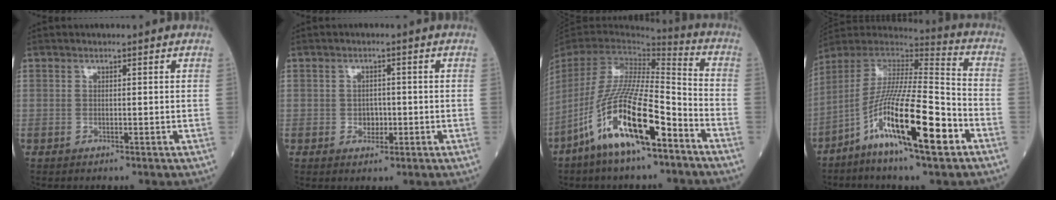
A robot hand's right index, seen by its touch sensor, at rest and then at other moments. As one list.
[{"total": 2.1, "force": [-0.5, 1.7, 1.2], "torque": [-0.014, 0.005, -0.003]}, {"total": 17.6, "force": [-10.1, 3.1, 14.0], "torque": [-0.296, -0.027, -0.188]}, {"total": 17.8, "force": [-8.1, 1.9, 15.7], "torque": [-0.297, -0.018, -0.147]}]